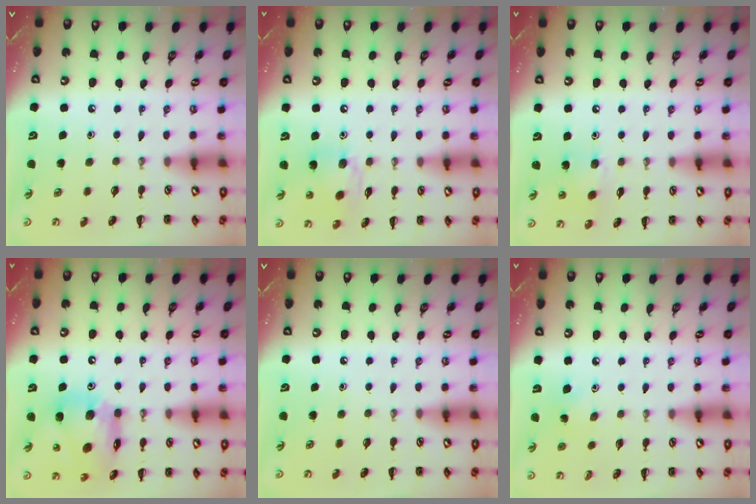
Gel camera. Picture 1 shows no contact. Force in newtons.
{"total": 11.2, "press": 10.9, "slide": 2.4}
{"total": 7.1, "press": 6.9, "slide": 1.3}
{"total": 17.1, "press": 16.9, "slide": 3.0}
{"total": 0.0}
{"total": 3.0, "press": 2.9, "slide": 1.0}